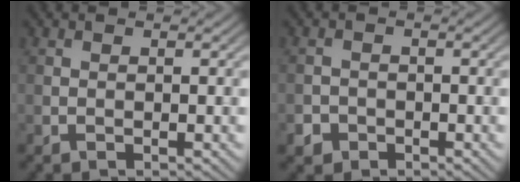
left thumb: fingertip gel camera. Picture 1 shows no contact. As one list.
[{"total": 2.0, "force": [-1.2, 1.5, 0.4], "torque": [-0.003, -0.001, -0.025]}]